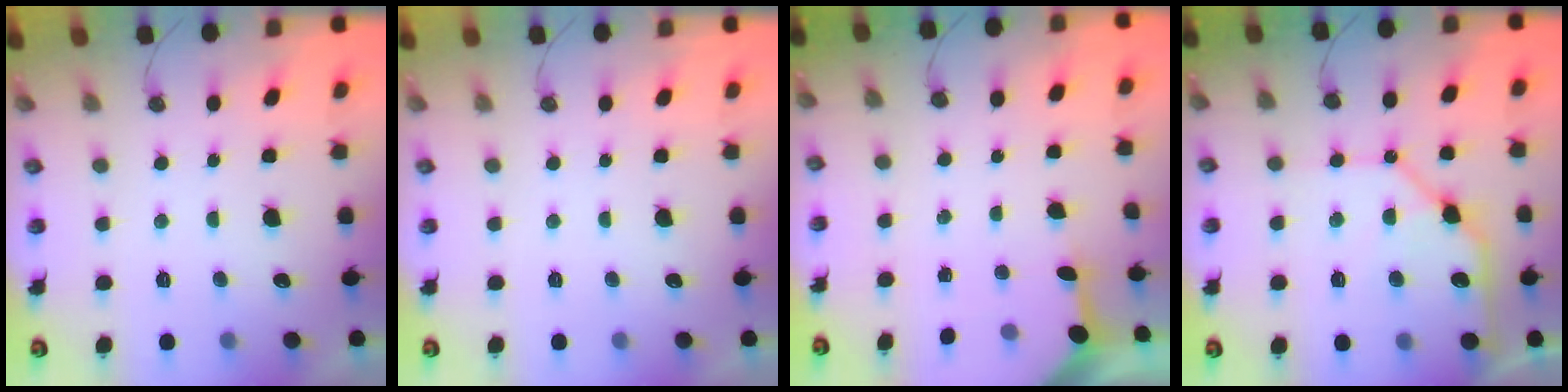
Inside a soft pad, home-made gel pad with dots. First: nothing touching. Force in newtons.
{"total": 0.0}
{"total": 3.3, "press": 3.3, "slide": 0.4}
{"total": 13.7, "press": 13.5, "slide": 1.7}